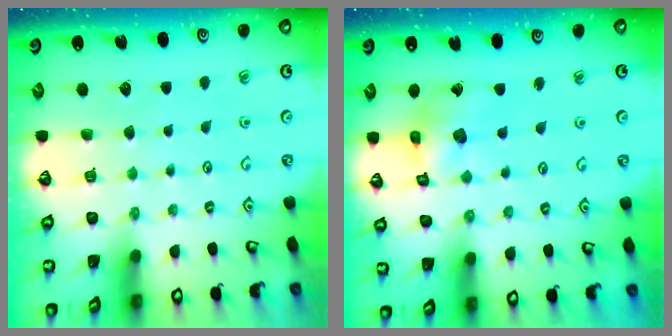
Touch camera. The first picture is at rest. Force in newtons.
{"total": 10.5, "press": 10.4, "slide": 1.4}